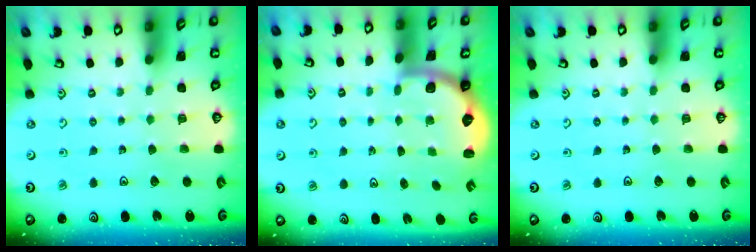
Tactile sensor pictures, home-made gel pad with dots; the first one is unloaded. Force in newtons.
{"total": 2.2, "press": 2.0, "slide": 0.8}
{"total": 0.0}